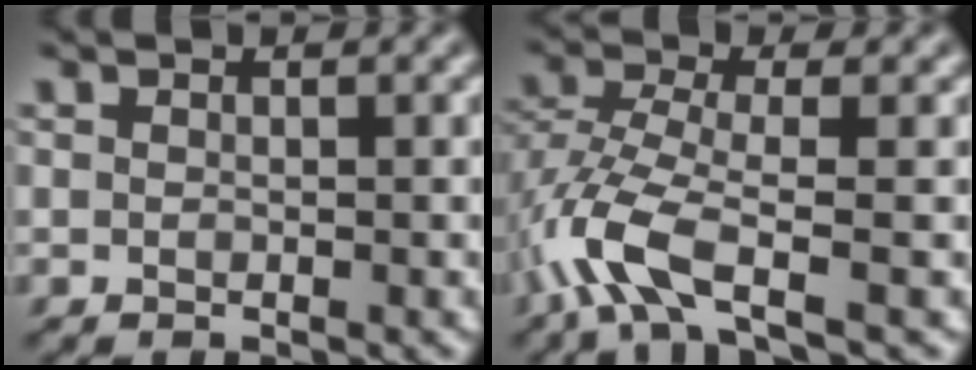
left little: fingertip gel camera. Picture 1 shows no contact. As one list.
[{"total": 5.8, "force": [-3.1, 1.7, 4.6], "torque": [-0.110, 0.000, -0.075]}]